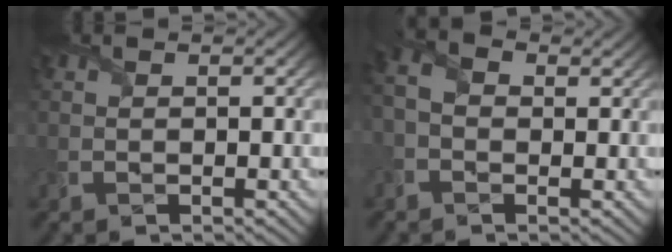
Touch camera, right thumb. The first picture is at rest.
{"total": 3.5, "force": [-0.4, 2.5, 2.4], "torque": [-0.056, 0.005, -0.018]}